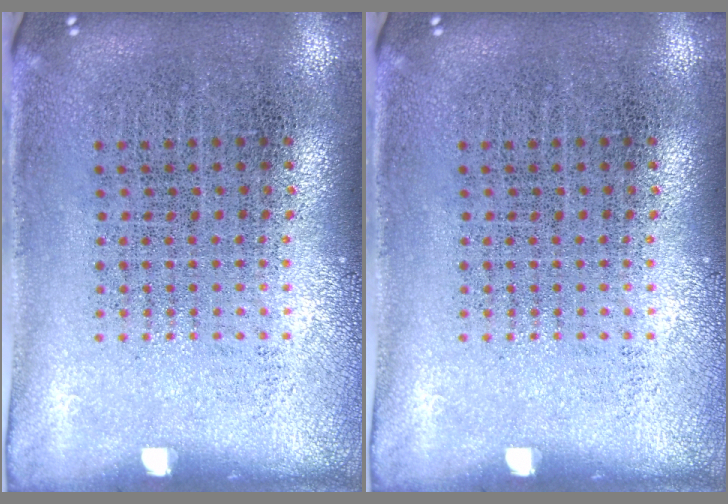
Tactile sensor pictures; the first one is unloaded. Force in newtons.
{"total": 0.0}